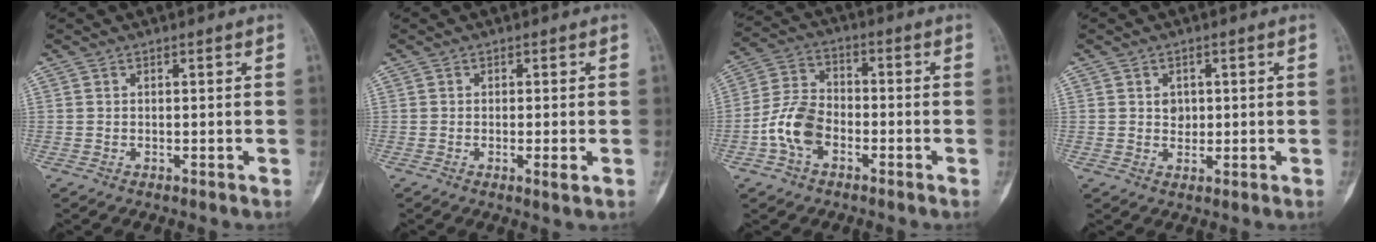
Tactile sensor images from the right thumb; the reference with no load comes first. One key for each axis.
{"total": 2.1, "fx": -0.5, "fy": 0.2, "fz": 2.1, "tx": -0.035, "ty": -0.008, "tz": -0.010}
{"total": 9.2, "fx": -3.3, "fy": 5.9, "fz": 6.2, "tx": -0.119, "ty": 0.032, "tz": -0.071}
{"total": 1.9, "fx": 0.6, "fy": 1.6, "fz": 0.9, "tx": -0.001, "ty": -0.004, "tz": 0.013}